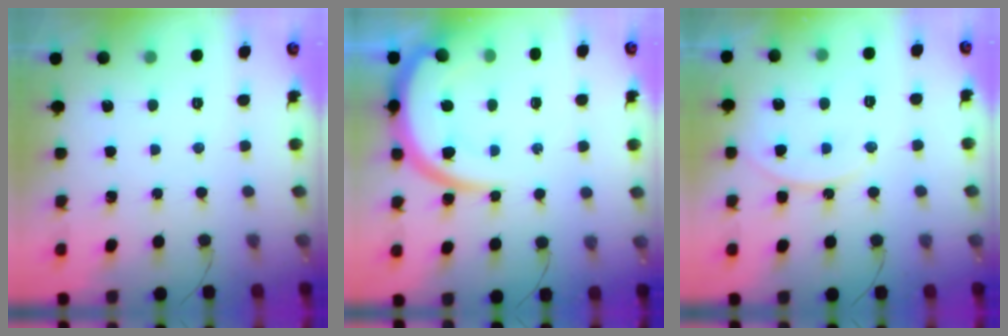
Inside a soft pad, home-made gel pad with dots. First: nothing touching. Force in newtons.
{"total": 12.4, "press": 12.3, "slide": 1.2}
{"total": 12.9, "press": 12.9, "slide": 1.0}